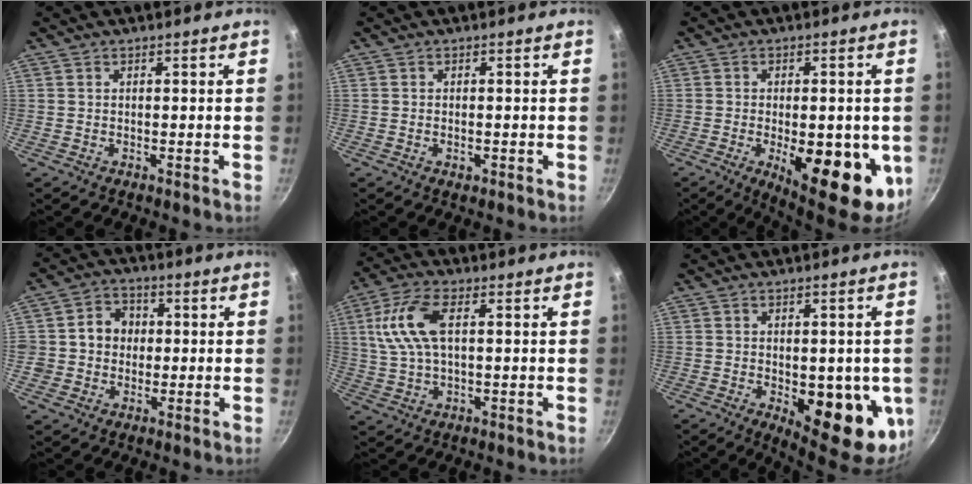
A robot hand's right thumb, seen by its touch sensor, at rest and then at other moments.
{"total": 1.1, "force": [-0.4, 0.7, 0.8], "torque": [-0.014, 0.001, -0.005]}
{"total": 16.7, "force": [-3.9, 7.1, 14.6], "torque": [-0.165, -0.007, -0.040]}
{"total": 7.0, "force": [0.3, 6.3, 2.9], "torque": [-0.010, 0.008, -0.006]}
{"total": 10.5, "force": [2.2, 5.1, 8.9], "torque": [-0.184, 0.015, 0.039]}
{"total": 16.5, "force": [-3.2, 7.6, 14.3], "torque": [-0.136, -0.020, -0.029]}